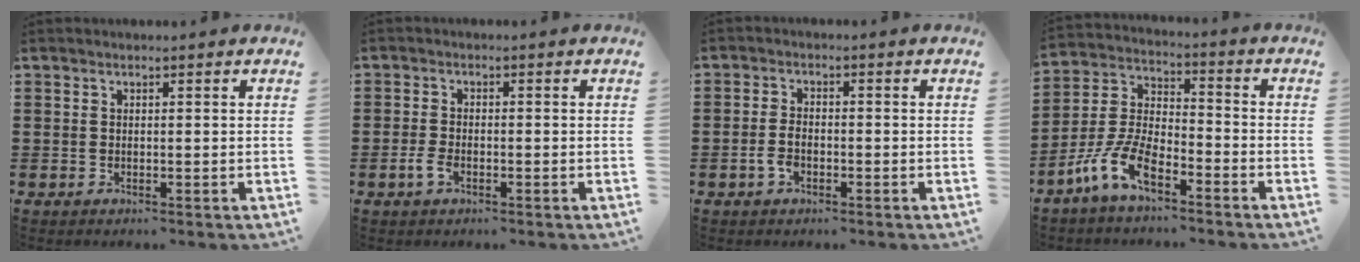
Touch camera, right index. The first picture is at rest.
{"total": 2.4, "force": [-1.2, 1.1, 1.7], "torque": [-0.047, -0.006, -0.025]}
{"total": 2.9, "force": [-1.3, 1.3, 2.3], "torque": [-0.057, -0.006, -0.027]}
{"total": 8.5, "force": [-5.7, 3.1, 5.4], "torque": [-0.139, -0.001, -0.115]}